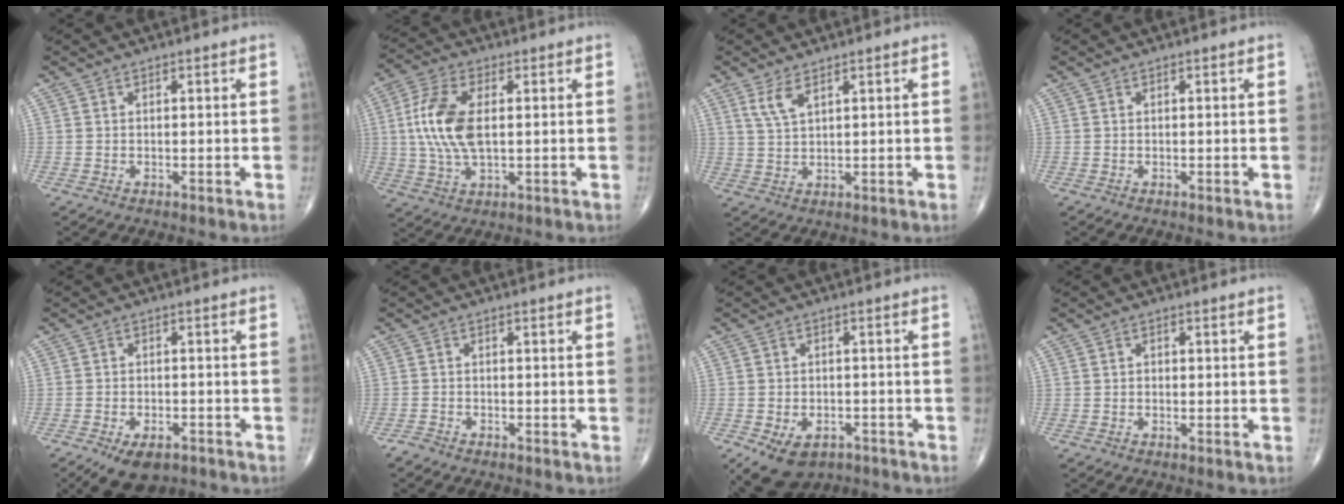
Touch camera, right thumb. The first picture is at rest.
{"total": 11.7, "force": [1.1, 5.8, 10.1], "torque": [-0.218, 0.004, 0.022]}
{"total": 3.8, "force": [2.3, 1.4, 2.8], "torque": [-0.056, -0.008, 0.053]}
{"total": 0.0}
{"total": 8.1, "force": [-5.2, 4.3, 4.5], "torque": [-0.062, 0.011, -0.079]}
{"total": 1.4, "force": [-1.3, 0.5, 0.2], "torque": [-0.009, -0.001, -0.028]}
{"total": 10.1, "force": [-5.5, 6.8, 5.0], "torque": [-0.082, 0.024, -0.073]}
{"total": 0.7, "force": [-0.1, 0.6, 0.4], "torque": [-0.001, 0.002, -0.003]}